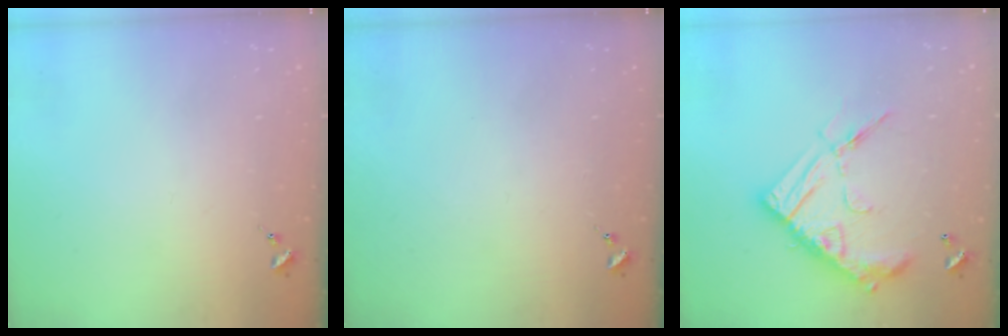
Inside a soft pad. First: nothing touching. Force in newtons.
{"total": 0.0}
{"total": 18.6, "press": 18.5, "slide": 1.7}